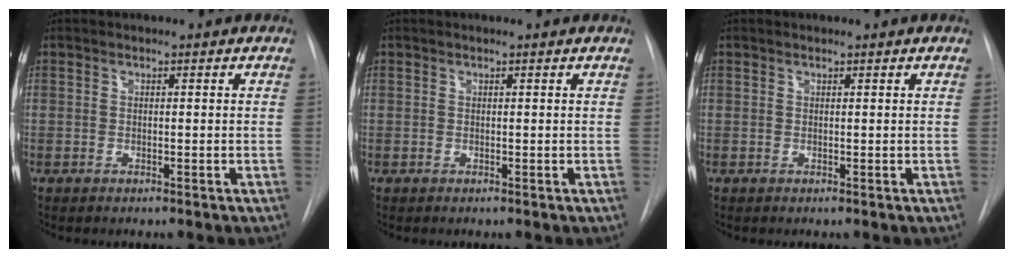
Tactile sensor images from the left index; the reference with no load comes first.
{"total": 0.0}
{"total": 0.0}